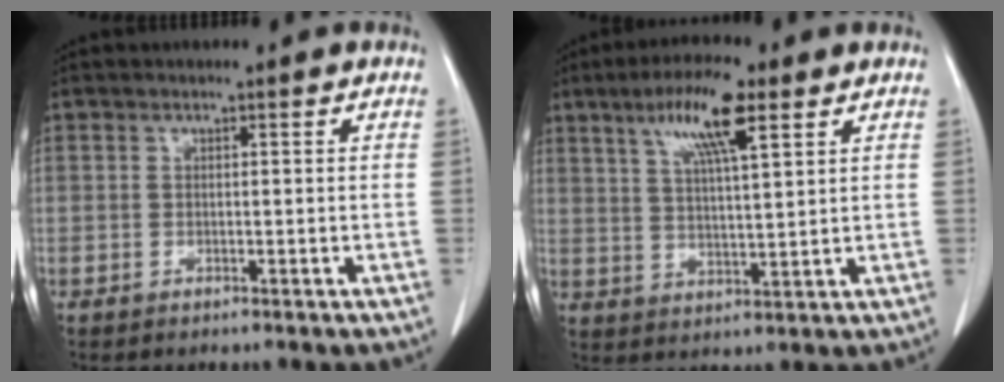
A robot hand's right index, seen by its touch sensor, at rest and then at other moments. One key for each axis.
{"total": 10.3, "fx": 5.4, "fy": 2.1, "fz": 8.5, "tx": -0.160, "ty": 0.010, "tz": 0.097}